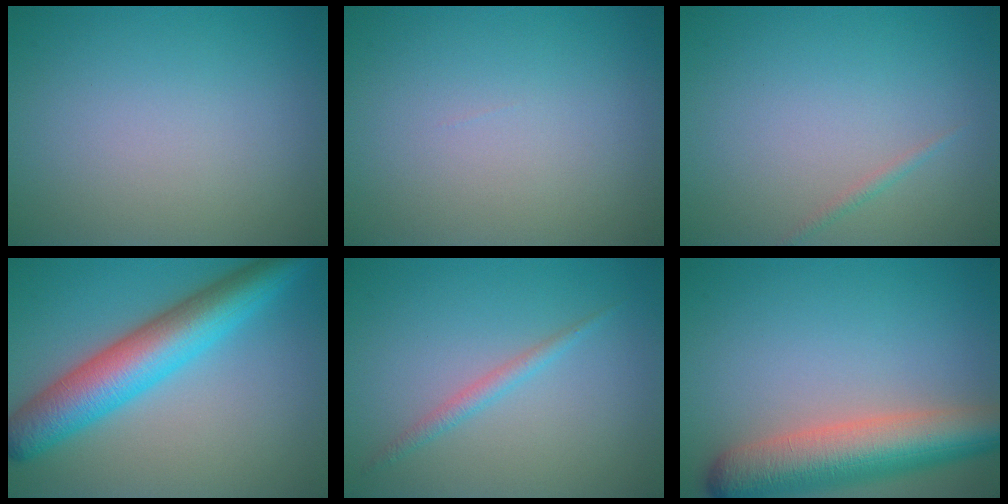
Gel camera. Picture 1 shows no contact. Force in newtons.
{"total": 0.0}
{"total": 0.7, "press": 0.7, "slide": 0.0}
{"total": 8.2, "press": 8.2, "slide": 0.1}
{"total": 1.4, "press": 1.4, "slide": 0.1}
{"total": 8.2, "press": 8.2, "slide": 0.3}